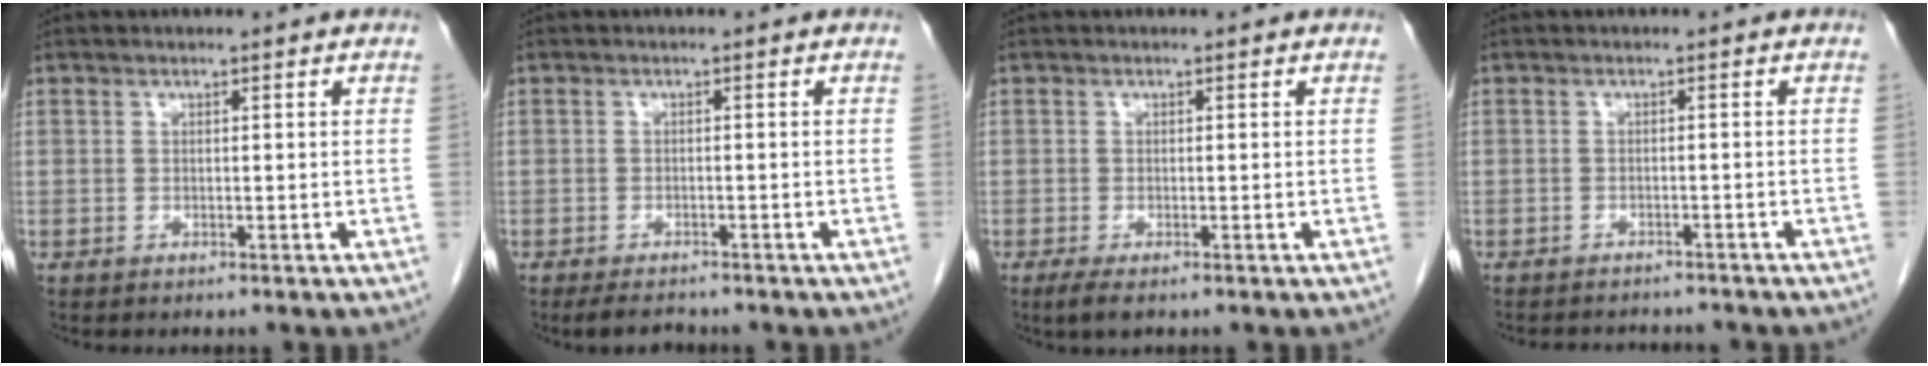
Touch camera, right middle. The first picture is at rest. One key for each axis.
{"total": 3.1, "fx": -2.8, "fy": 1.0, "fz": 1.2, "tx": -0.024, "ty": -0.006, "tz": -0.043}
{"total": 2.0, "fx": -1.3, "fy": 0.5, "fz": 1.4, "tx": -0.032, "ty": -0.007, "tz": -0.024}
{"total": 7.1, "fx": -6.5, "fy": 2.0, "fz": 2.1, "tx": -0.027, "ty": 0.000, "tz": -0.075}